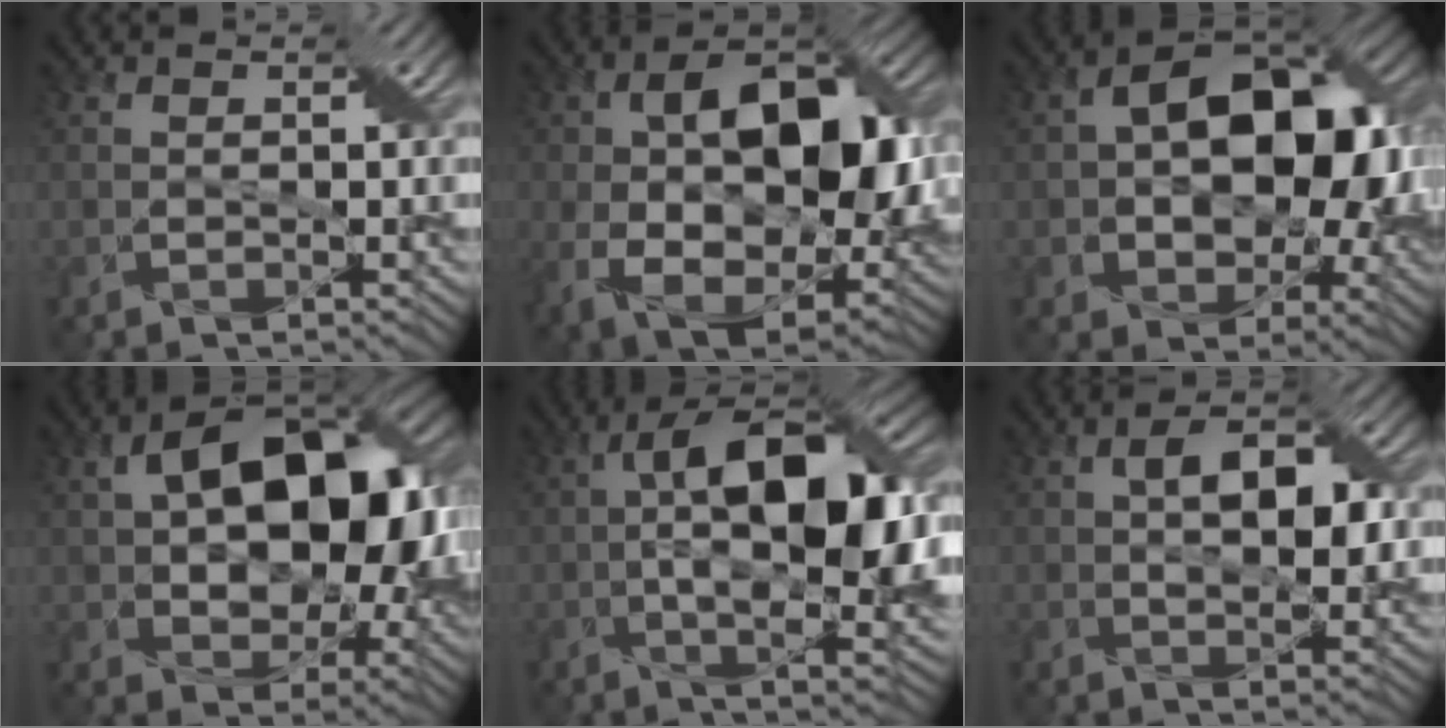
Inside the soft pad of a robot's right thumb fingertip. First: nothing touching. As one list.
[{"total": 17.0, "force": [0.1, 10.5, 13.3], "torque": [-0.222, -0.016, -0.003]}, {"total": 15.7, "force": [1.2, 10.1, 11.9], "torque": [-0.167, 0.004, 0.020]}, {"total": 17.0, "force": [2.8, 10.6, 12.9], "torque": [-0.196, 0.004, 0.050]}, {"total": 16.2, "force": [0.2, 6.9, 14.6], "torque": [-0.228, 0.013, -0.002]}, {"total": 6.7, "force": [0.8, 3.2, 5.8], "torque": [-0.090, 0.006, 0.008]}]